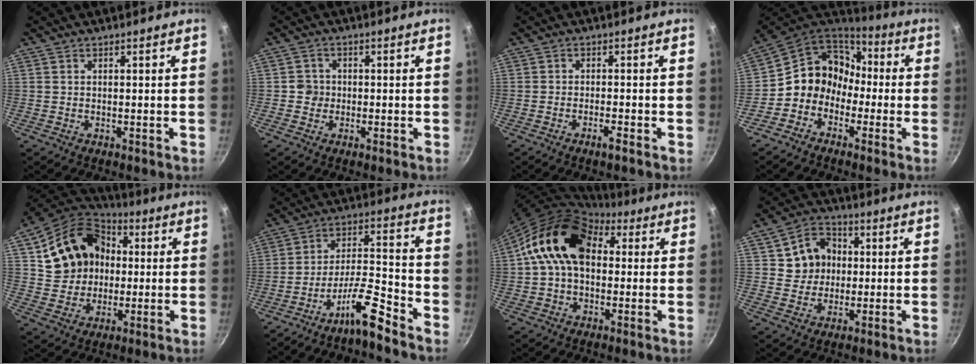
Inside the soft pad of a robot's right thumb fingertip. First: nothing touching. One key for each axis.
{"total": 2.5, "fx": -0.5, "fy": 2.4, "fz": 0.6, "tx": 0.005, "ty": 0.006, "tz": -0.013}
{"total": 2.1, "fx": -1.4, "fy": 0.1, "fz": 1.6, "tx": -0.033, "ty": 0.011, "tz": -0.024}
{"total": 12.1, "fx": -2.0, "fy": 10.5, "fz": 5.6, "tx": -0.051, "ty": 0.055, "tz": -0.058}
{"total": 17.4, "fx": 3.1, "fy": 14.3, "fz": 9.3, "tx": -0.144, "ty": 0.031, "tz": 0.058}
{"total": 10.2, "fx": -7.6, "fy": 1.7, "fz": 6.6, "tx": -0.118, "ty": 0.067, "tz": -0.136}
{"total": 16.3, "fx": 3.1, "fy": 11.5, "fz": 11.1, "tx": -0.168, "ty": 0.028, "tz": 0.037}
{"total": 8.8, "fx": 1.5, "fy": 7.8, "fz": 3.8, "tx": -0.026, "ty": 0.010, "tz": 0.019}